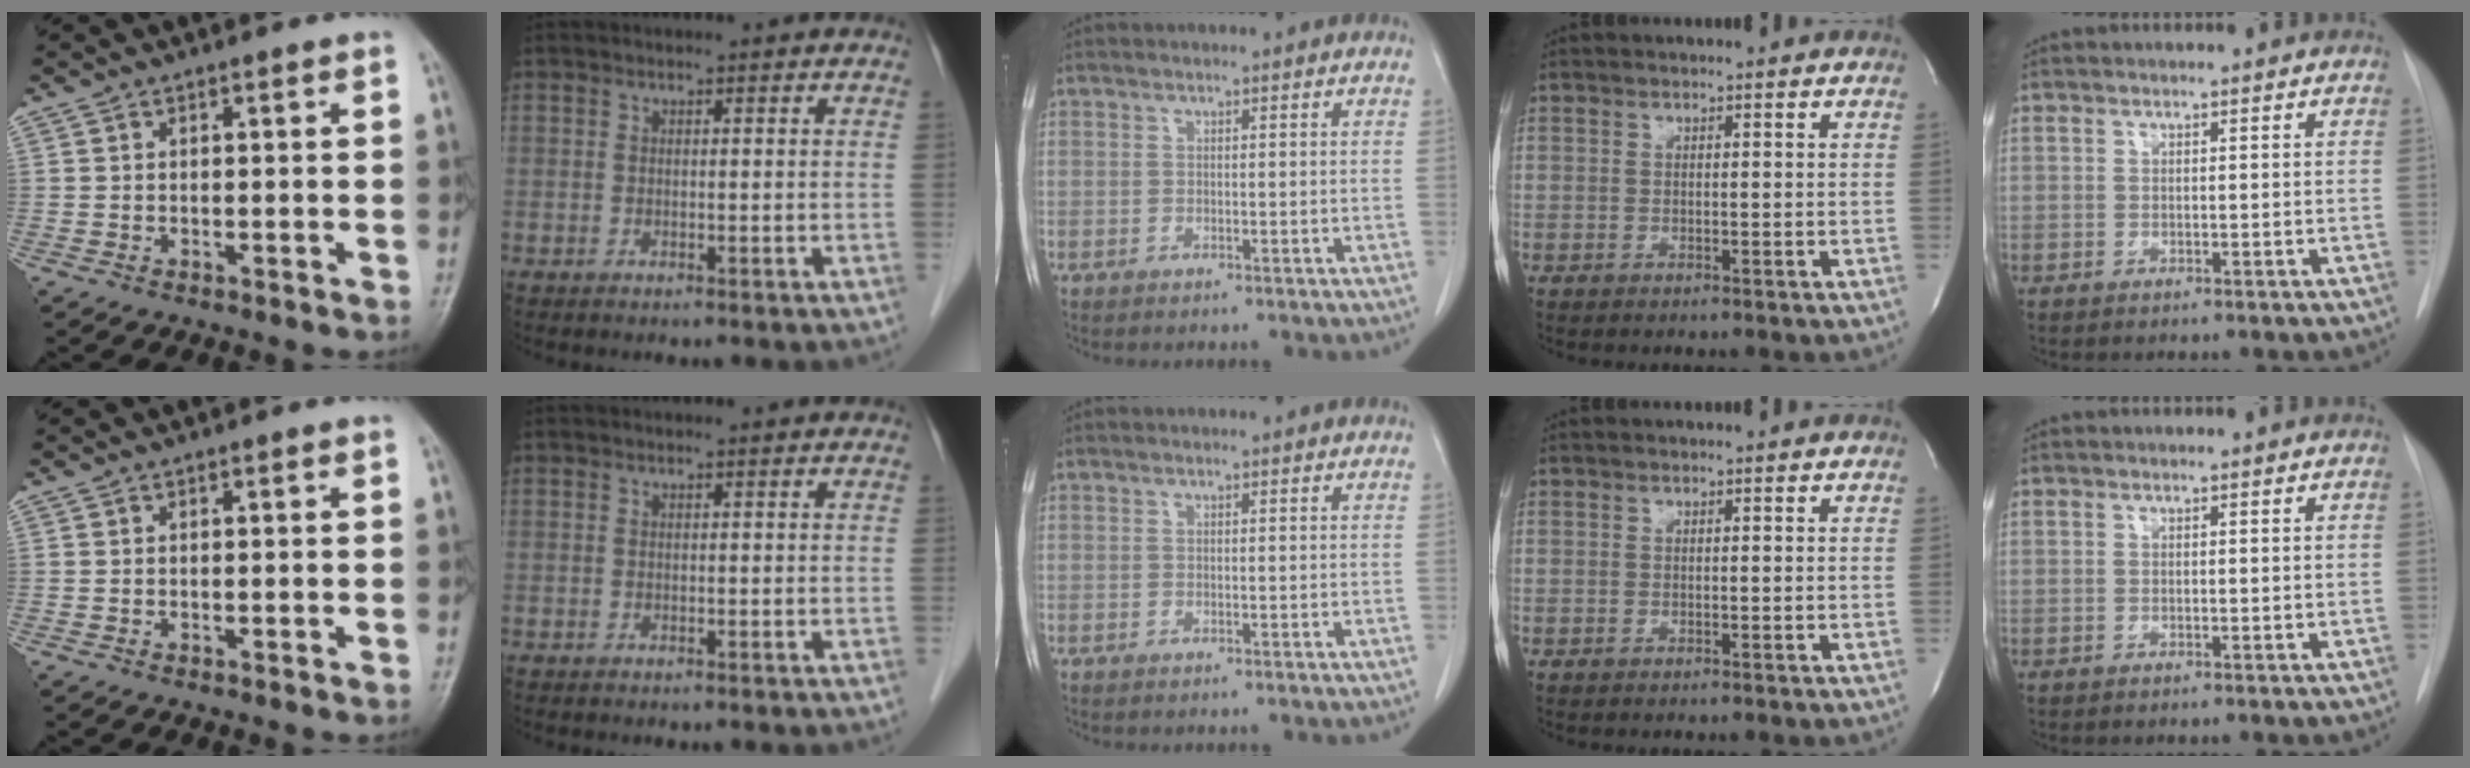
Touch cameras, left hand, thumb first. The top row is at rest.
{}